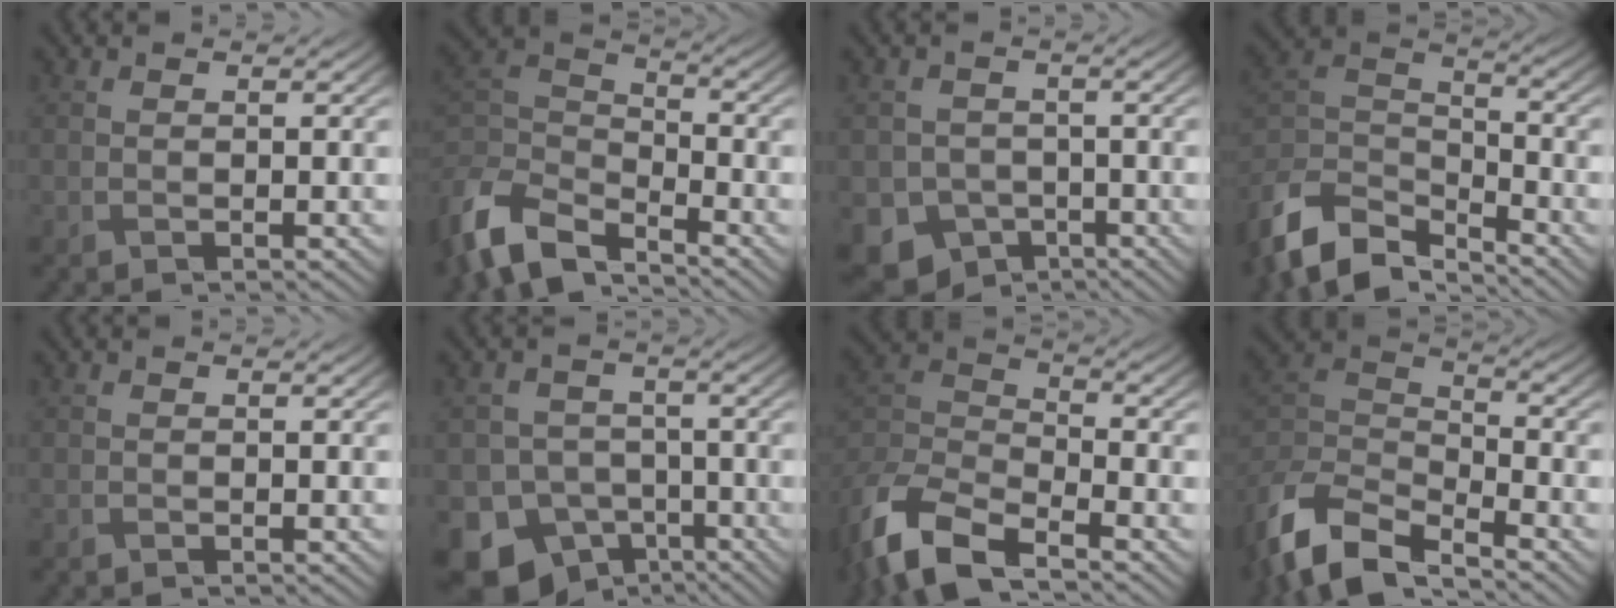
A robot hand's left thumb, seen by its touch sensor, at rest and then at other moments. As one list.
[{"total": 9.1, "force": [-7.1, 3.6, 4.4], "torque": [-0.105, -0.009, -0.154]}, {"total": 7.9, "force": [-4.2, 6.2, 2.5], "torque": [-0.048, -0.025, -0.076]}, {"total": 10.5, "force": [-8.3, 4.4, 4.7], "torque": [-0.109, -0.002, -0.166]}, {"total": 0.6, "force": [-0.5, 0.0, 0.3], "torque": [-0.006, -0.001, -0.009]}, {"total": 12.6, "force": [-7.9, 9.2, 3.4], "torque": [-0.083, -0.041, -0.133]}, {"total": 11.1, "force": [-8.0, 4.1, 6.5], "torque": [-0.150, -0.012, -0.169]}, {"total": 10.2, "force": [-7.7, 3.9, 5.5], "torque": [-0.127, -0.012, -0.156]}]